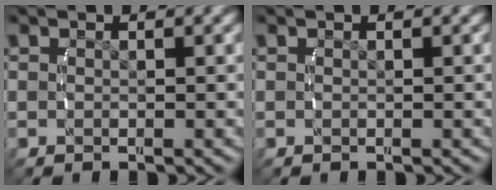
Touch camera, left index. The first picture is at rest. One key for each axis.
{"total": 0.0}